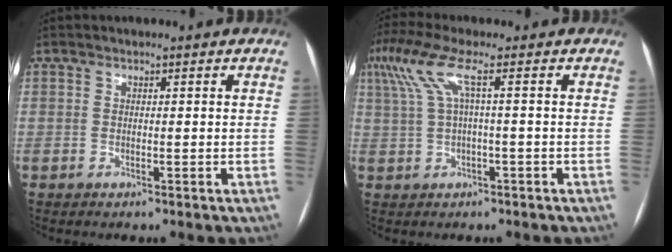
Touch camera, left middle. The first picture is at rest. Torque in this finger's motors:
{"motor_torque": [0.33, -0.35, 0.47, 0.14]}